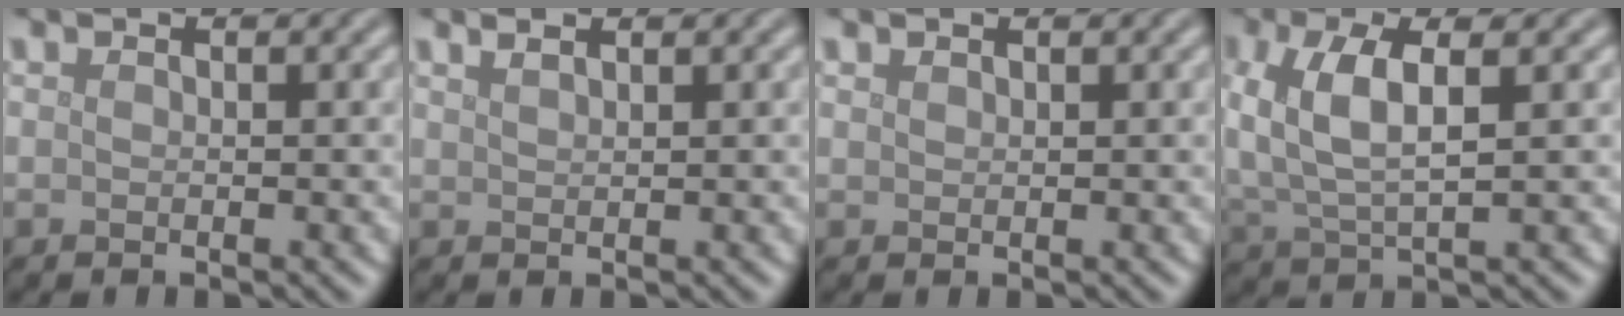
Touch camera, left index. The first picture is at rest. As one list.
[{"total": 1.3, "force": [1.1, 0.4, 0.7], "torque": [-0.008, 0.002, 0.014]}, {"total": 0.6, "force": [0.5, 0.4, 0.0], "torque": [-0.001, 0.001, 0.011]}, {"total": 5.8, "force": [1.4, 2.6, 5.0], "torque": [-0.117, 0.008, 0.025]}]